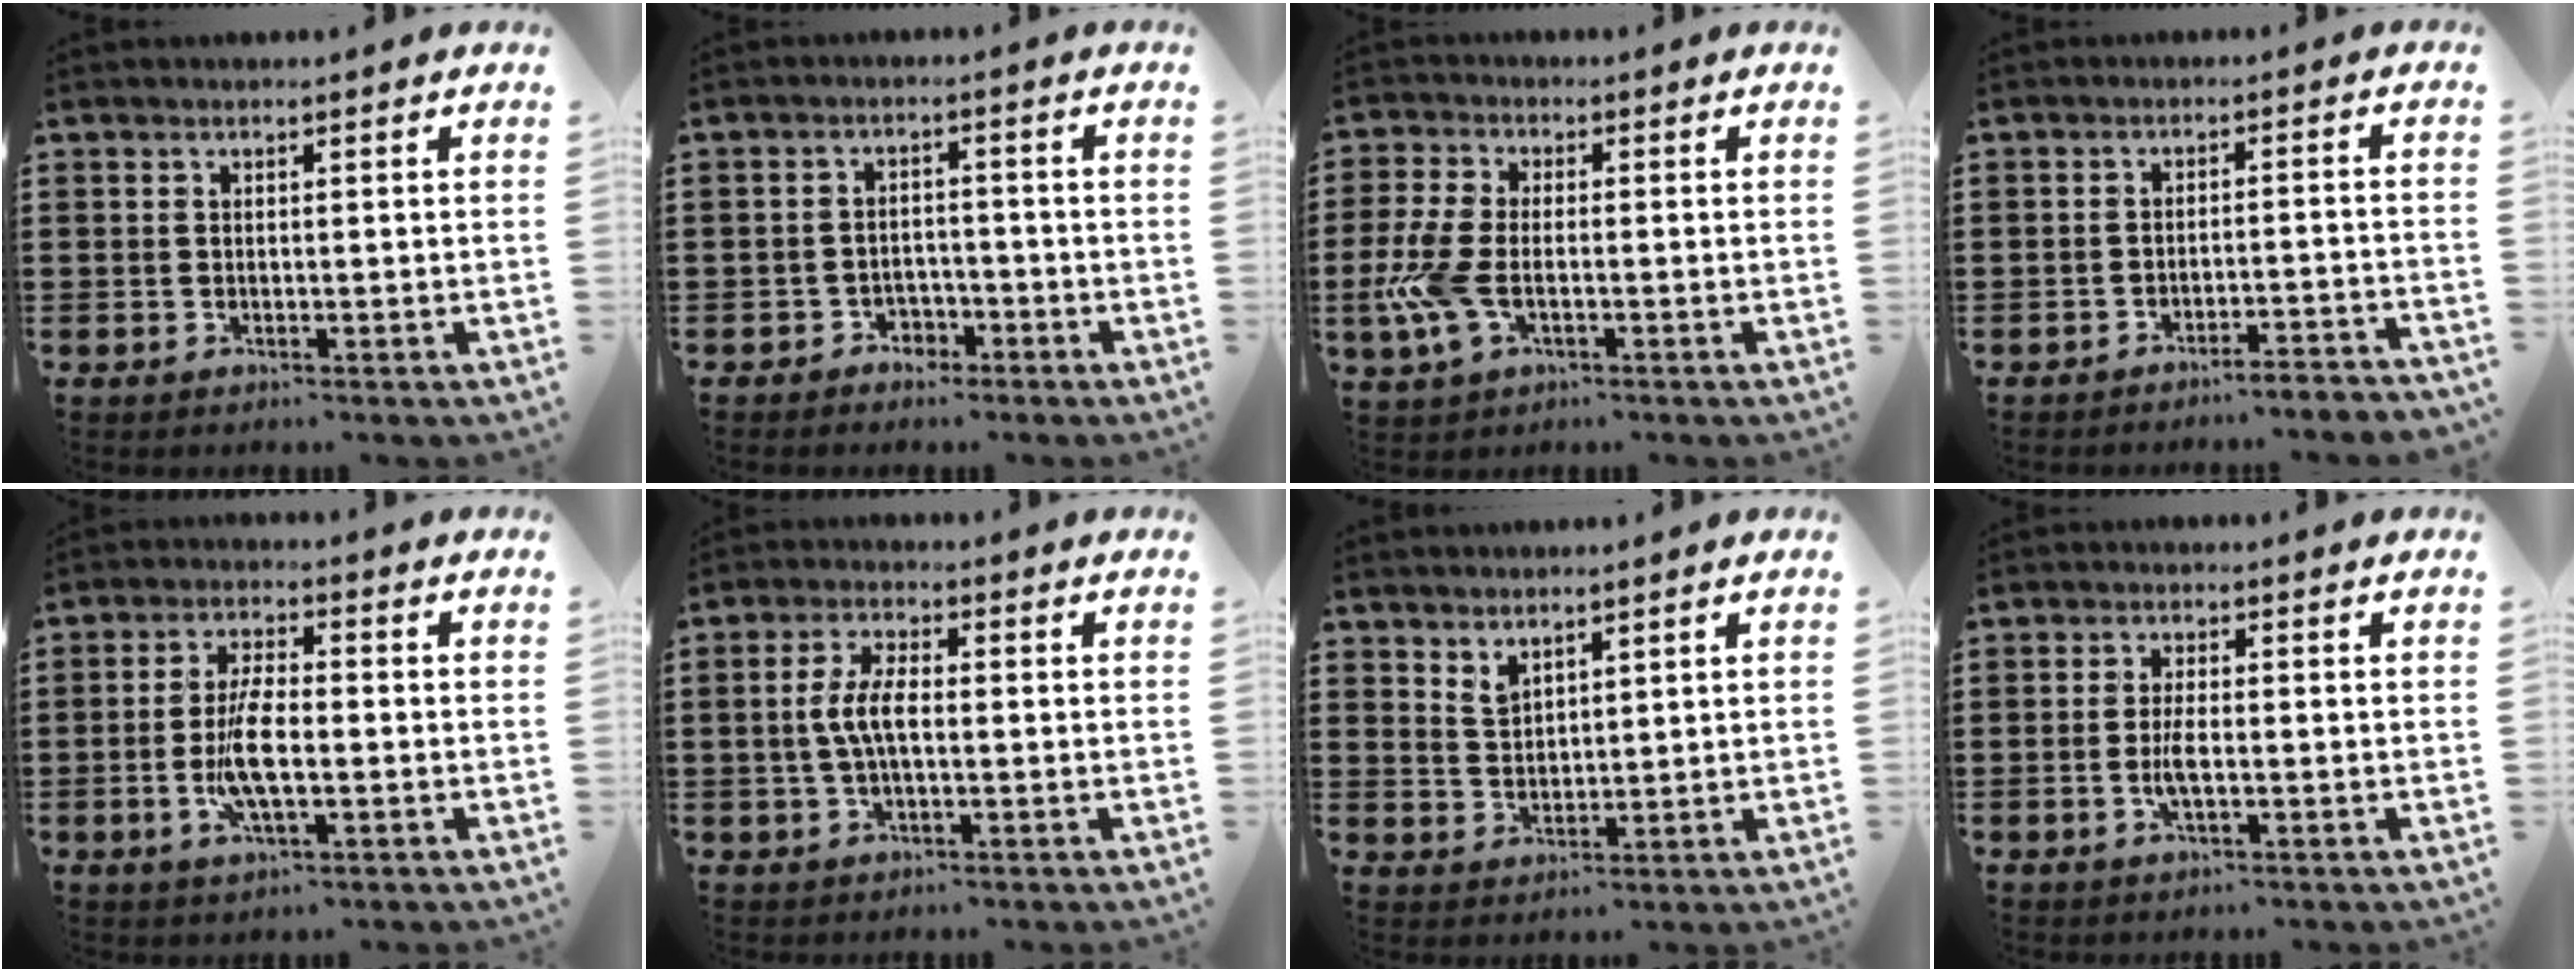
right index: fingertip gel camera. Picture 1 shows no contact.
{"total": 2.5, "force": [-2.0, 1.5, 0.3], "torque": [-0.014, 0.001, -0.044]}
{"total": 7.1, "force": [-1.4, 3.6, 5.9], "torque": [-0.150, -0.010, -0.032]}
{"total": 3.3, "force": [-3.2, -0.3, 0.7], "torque": [-0.016, -0.004, -0.067]}
{"total": 7.6, "force": [-1.3, 2.5, 7.0], "torque": [-0.153, -0.008, -0.029]}
{"total": 5.6, "force": [-0.3, 2.3, 5.1], "torque": [-0.114, -0.002, -0.013]}
{"total": 2.5, "force": [2.3, 1.0, 0.4], "torque": [-0.012, 0.001, 0.044]}
{"total": 3.2, "force": [-0.7, 0.9, 3.0], "torque": [-0.067, -0.004, -0.016]}